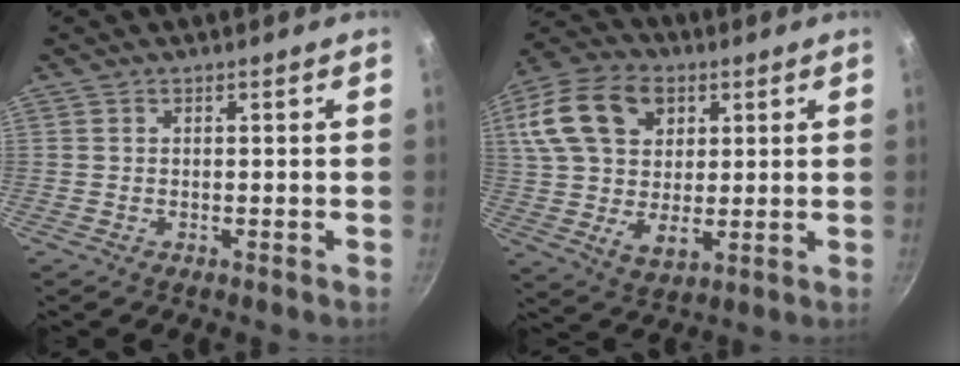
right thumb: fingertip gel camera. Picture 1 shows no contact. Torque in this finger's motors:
{"motor_torque": [-0.40, 0.99, 0.97, -0.24, 0.16]}